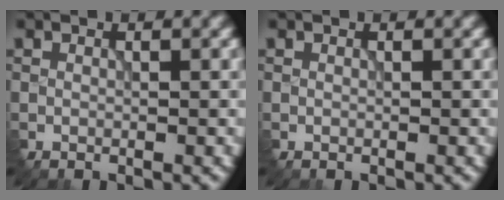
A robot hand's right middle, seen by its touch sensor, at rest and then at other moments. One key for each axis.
{"total": 0.0}